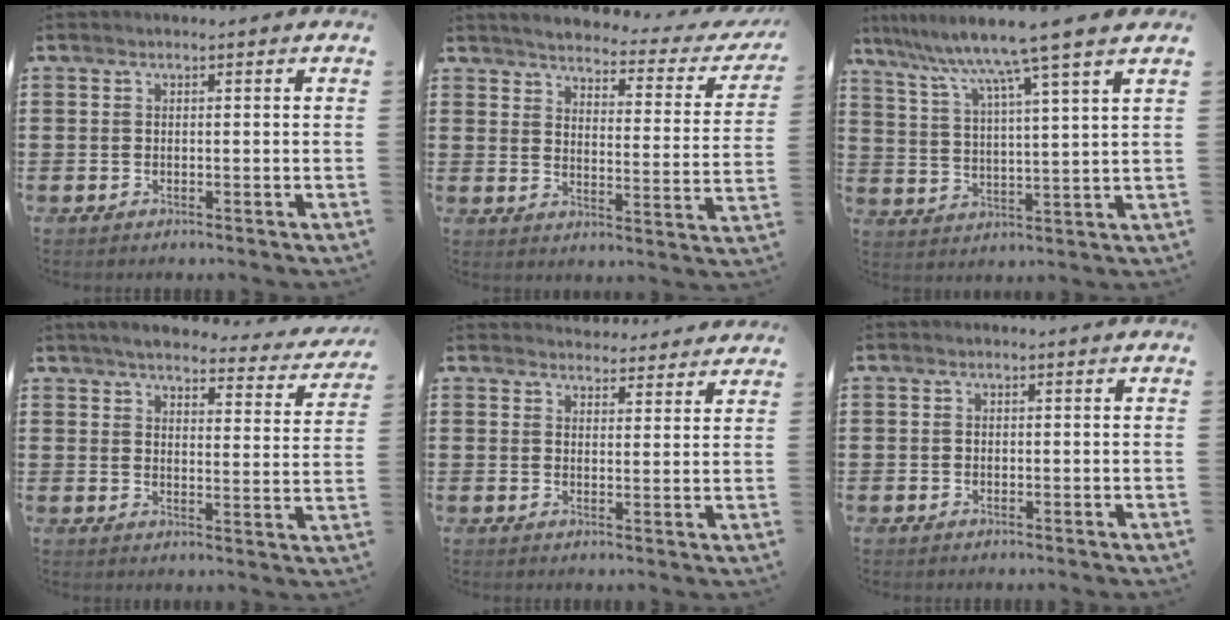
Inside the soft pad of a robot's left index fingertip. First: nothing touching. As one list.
[{"total": 3.1, "force": [2.9, 0.0, 1.1], "torque": [-0.043, -0.026, 0.042]}, {"total": 9.0, "force": [7.4, -1.6, 4.8], "torque": [-0.123, -0.047, 0.115]}, {"total": 4.7, "force": [4.3, 0.6, 2.0], "torque": [-0.057, -0.020, 0.071]}, {"total": 3.5, "force": [3.4, 0.7, 0.1], "torque": [-0.003, -0.015, 0.063]}, {"total": 0.5, "force": [0.0, 0.5, 0.1], "torque": [-0.004, 0.003, -0.001]}]